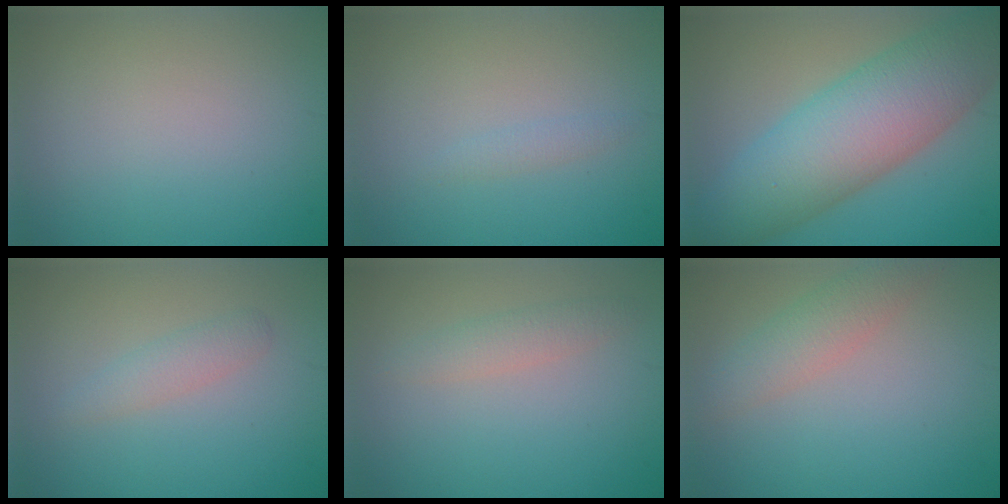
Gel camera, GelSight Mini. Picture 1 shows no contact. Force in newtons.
{"total": 0.9, "press": 0.9, "slide": 0.0}
{"total": 10.4, "press": 10.4, "slide": 0.3}
{"total": 1.1, "press": 1.1, "slide": 0.1}
{"total": 1.7, "press": 1.7, "slide": 0.1}
{"total": 3.0, "press": 3.0, "slide": 0.1}